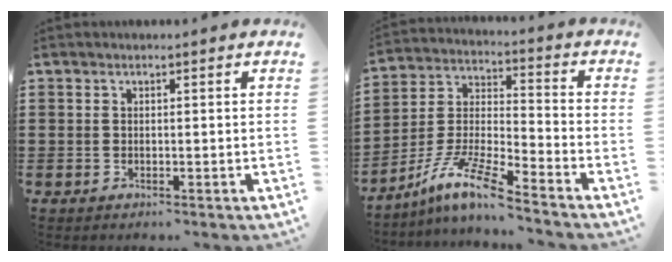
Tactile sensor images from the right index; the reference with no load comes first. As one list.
[{"total": 10.0, "force": [-7.9, 0.8, 6.0], "torque": [-0.130, 0.002, -0.159]}]